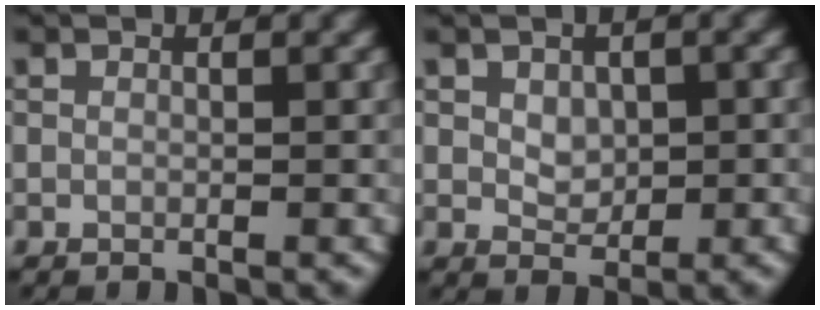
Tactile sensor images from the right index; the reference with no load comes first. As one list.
[{"total": 2.0, "force": [0.3, 1.4, 1.3], "torque": [-0.021, -0.003, 0.010]}]